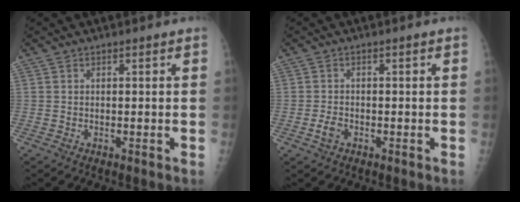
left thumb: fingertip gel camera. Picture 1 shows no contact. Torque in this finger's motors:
{"motor_torque": [-0.49, 0.46, 0.19, -0.04, 0.00]}